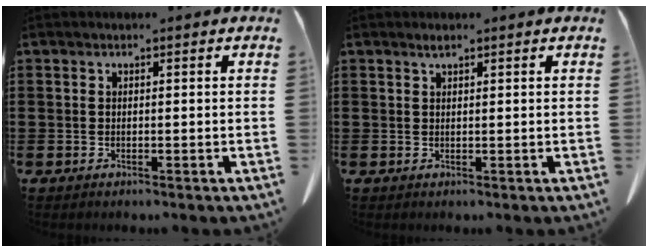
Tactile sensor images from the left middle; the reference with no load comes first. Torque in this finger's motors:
{"motor_torque": [1.08, 1.06, -0.01, 0.00]}